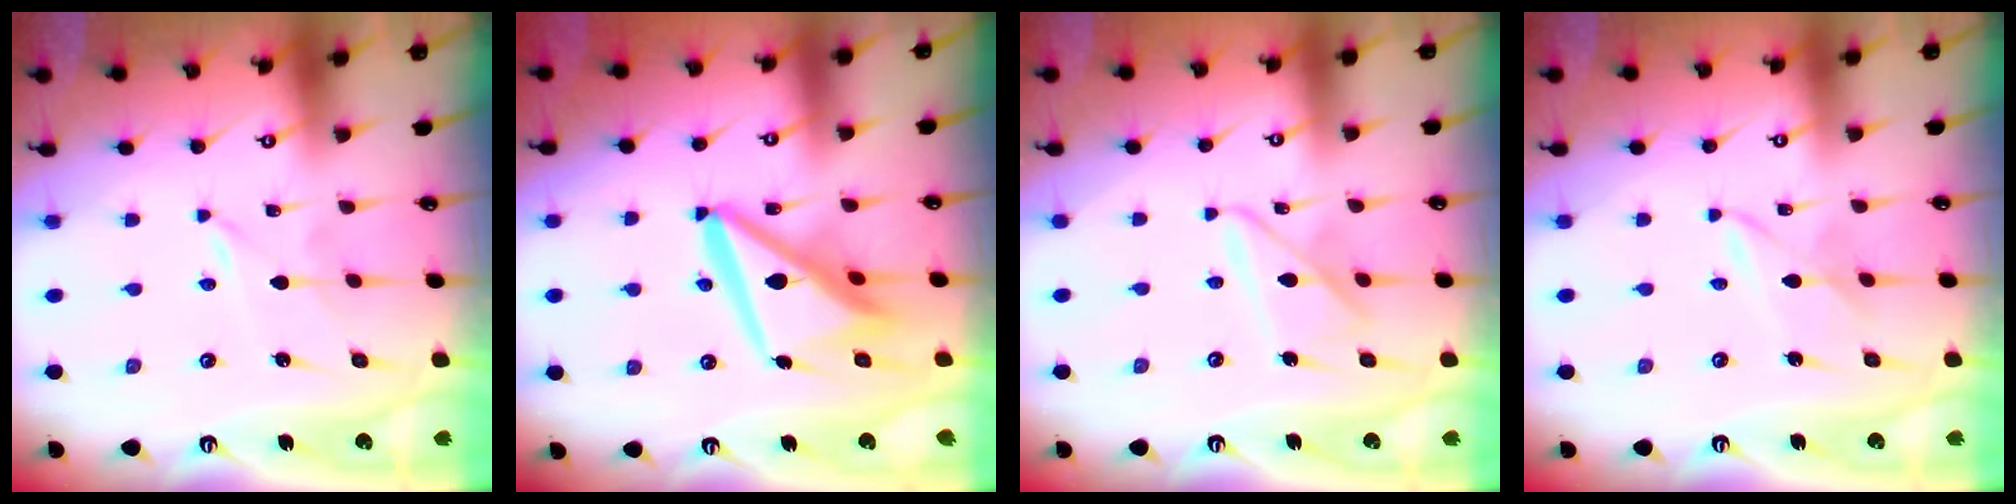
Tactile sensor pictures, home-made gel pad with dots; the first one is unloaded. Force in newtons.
{"total": 14.0, "press": 13.9, "slide": 1.7}
{"total": 9.1, "press": 9.0, "slide": 0.6}
{"total": 2.9, "press": 2.9, "slide": 0.3}